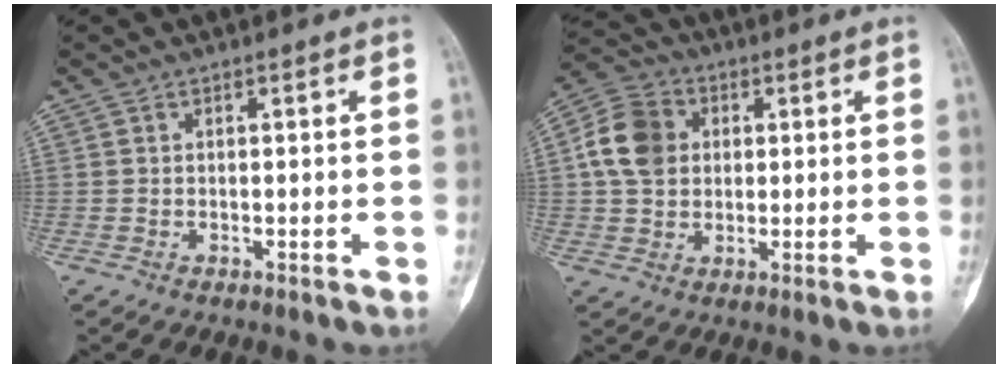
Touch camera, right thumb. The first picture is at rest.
{"total": 10.0, "force": [1.6, 8.1, 5.7], "torque": [-0.093, 0.012, 0.020]}